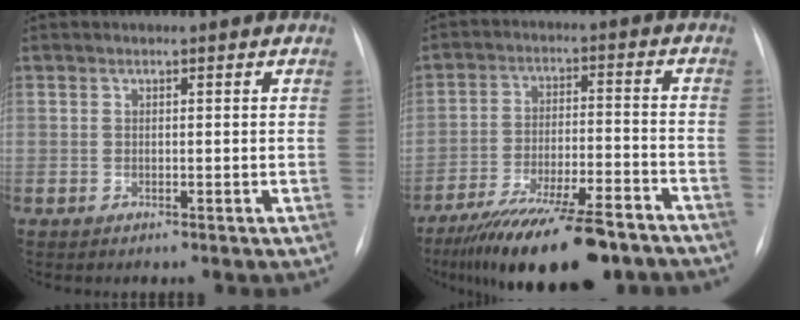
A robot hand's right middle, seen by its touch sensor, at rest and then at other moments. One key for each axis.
{"total": 17.8, "fx": -13.9, "fy": 3.6, "fz": 10.5, "tx": -0.149, "ty": -0.005, "tz": -0.222}